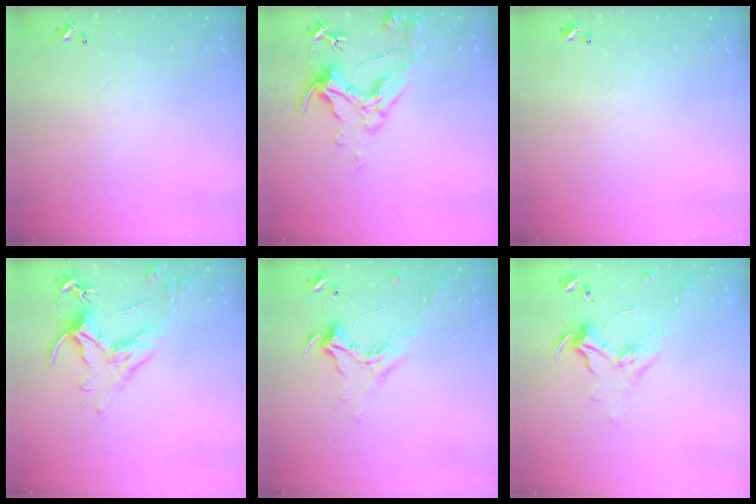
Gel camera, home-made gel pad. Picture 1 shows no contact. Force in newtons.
{"total": 9.6, "press": 9.5, "slide": 1.5}
{"total": 0.0}
{"total": 2.5, "press": 2.1, "slide": 1.4}
{"total": 2.3, "press": 2.2, "slide": 0.7}
{"total": 1.7, "press": 1.5, "slide": 0.8}